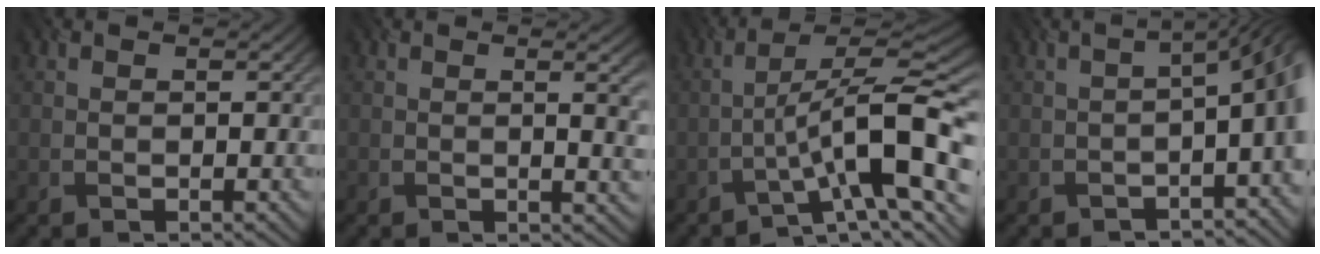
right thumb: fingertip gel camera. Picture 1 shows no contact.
{"total": 3.6, "force": [0.7, 0.9, 3.4], "torque": [-0.049, 0.004, 0.013]}
{"total": 12.8, "force": [-4.7, 3.1, 11.5], "torque": [-0.182, 0.012, -0.084]}
{"total": 6.6, "force": [-1.7, 2.4, 5.9], "torque": [-0.071, -0.008, -0.025]}